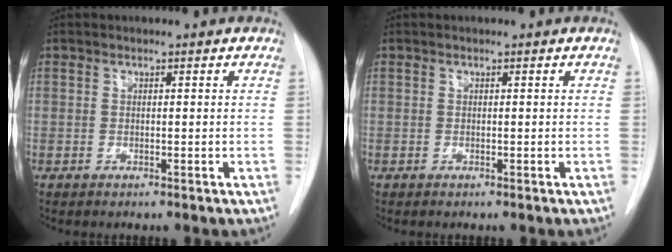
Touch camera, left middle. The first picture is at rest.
{"total": 0.0}